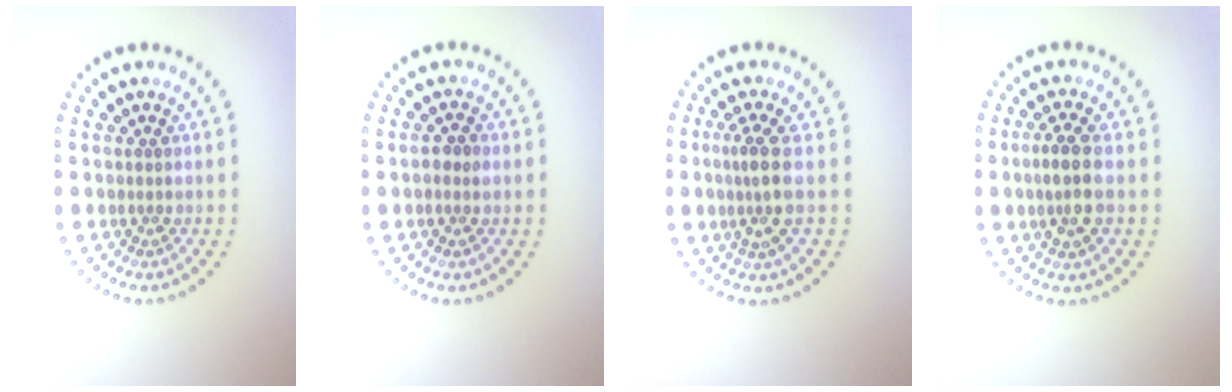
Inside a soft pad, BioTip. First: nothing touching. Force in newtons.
{"total": 1.5, "press": 1.5, "slide": 0.3}
{"total": 2.9, "press": 2.3, "slide": 1.6}
{"total": 3.2, "press": 3.1, "slide": 1.0}